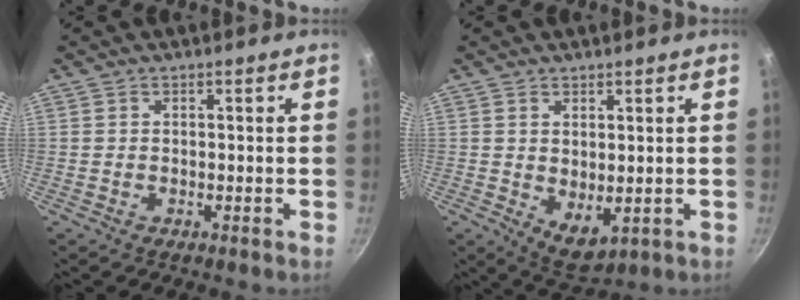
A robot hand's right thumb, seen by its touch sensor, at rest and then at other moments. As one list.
[{"total": 5.8, "force": [0.7, 3.2, 4.8], "torque": [-0.061, -0.020, 0.024]}]